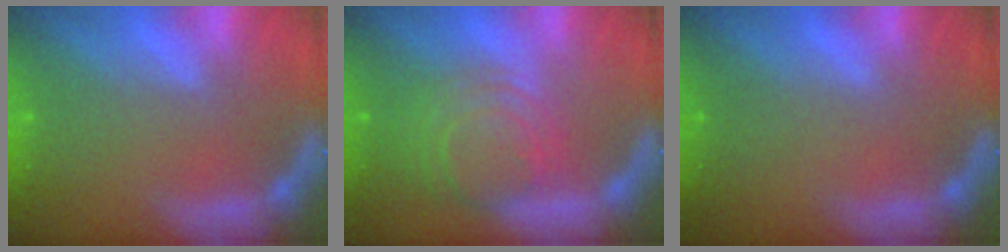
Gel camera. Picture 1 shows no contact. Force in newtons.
{"total": 6.5}
{"total": 0.0}